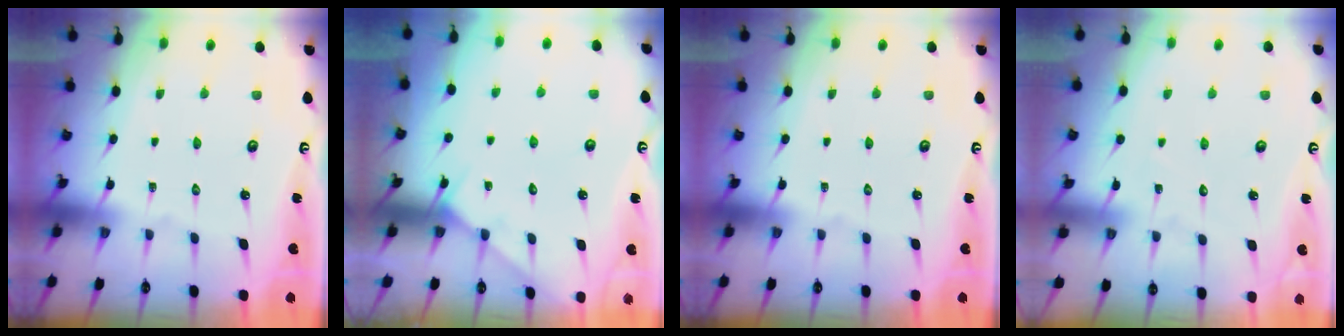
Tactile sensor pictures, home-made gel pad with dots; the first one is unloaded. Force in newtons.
{"total": 5.7, "press": 5.7, "slide": 0.5}
{"total": 0.0}
{"total": 3.0, "press": 3.0, "slide": 0.3}